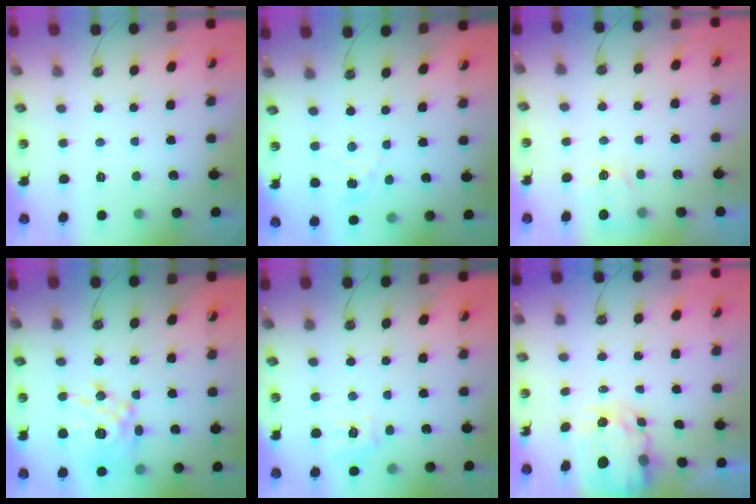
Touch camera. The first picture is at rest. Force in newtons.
{"total": 1.6, "press": 1.6, "slide": 0.2}
{"total": 5.1, "press": 5.0, "slide": 0.6}
{"total": 14.8, "press": 14.8, "slide": 1.4}
{"total": 10.9, "press": 10.8, "slide": 1.3}
{"total": 5.6, "press": 5.6, "slide": 0.5}